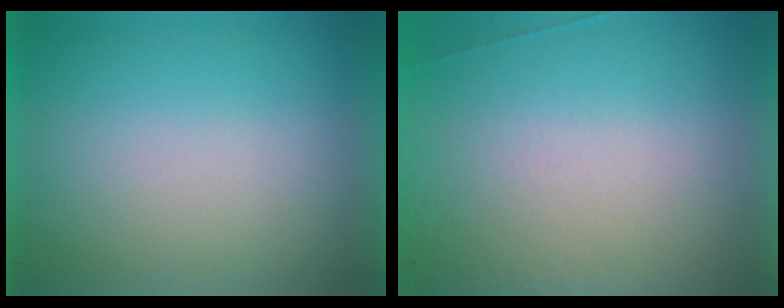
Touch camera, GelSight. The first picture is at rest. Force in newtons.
{"total": 6.8}